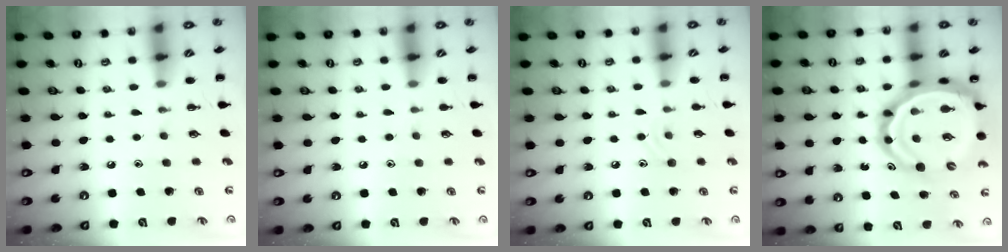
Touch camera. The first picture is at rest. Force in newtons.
{"total": 4.8, "press": 4.4, "slide": 1.9}
{"total": 7.5, "press": 7.1, "slide": 2.3}
{"total": 17.5, "press": 16.9, "slide": 4.7}